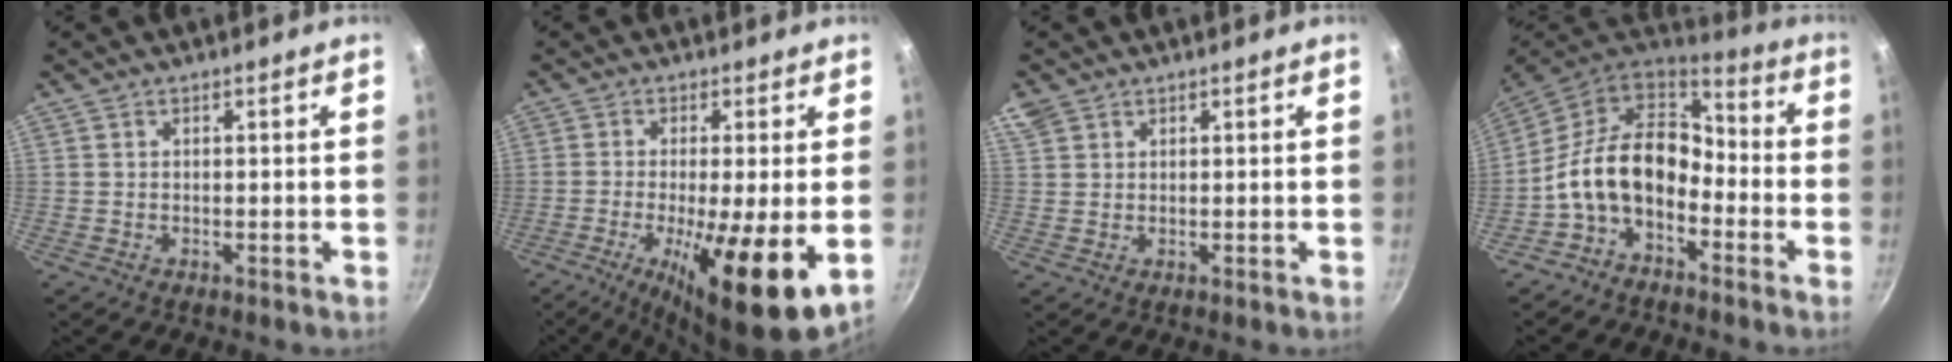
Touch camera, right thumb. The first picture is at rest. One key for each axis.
{"total": 14.6, "fx": -3.5, "fy": 2.9, "fz": 13.9, "tx": -0.239, "ty": -0.013, "tz": -0.056}
{"total": 3.4, "fx": 2.2, "fy": 2.3, "fz": 1.2, "tx": -0.018, "ty": 0.006, "tz": 0.045}
{"total": 14.9, "fx": -4.1, "fy": 9.9, "fz": 10.3, "tx": -0.160, "ty": 0.056, "tz": -0.094}